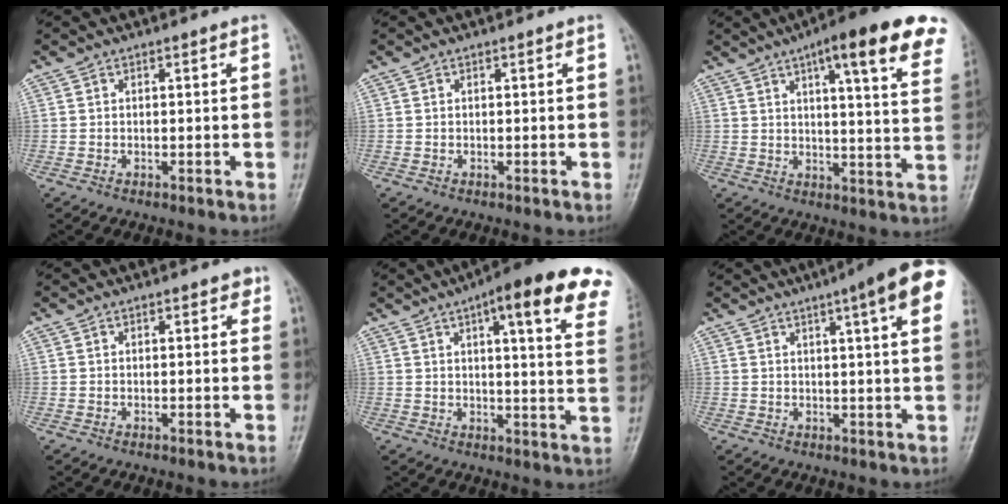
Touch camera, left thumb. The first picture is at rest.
{"total": 0.0}
{"total": 20.7, "force": [12.2, 3.9, 16.3], "torque": [-0.200, -0.028, 0.144]}
{"total": 1.8, "force": [0.9, 0.9, 1.3], "torque": [-0.007, 0.000, 0.008]}
{"total": 20.6, "force": [11.8, 4.5, 16.3], "torque": [-0.194, -0.024, 0.134]}
{"total": 14.7, "force": [7.1, 2.3, 12.6], "torque": [-0.158, 0.000, 0.081]}